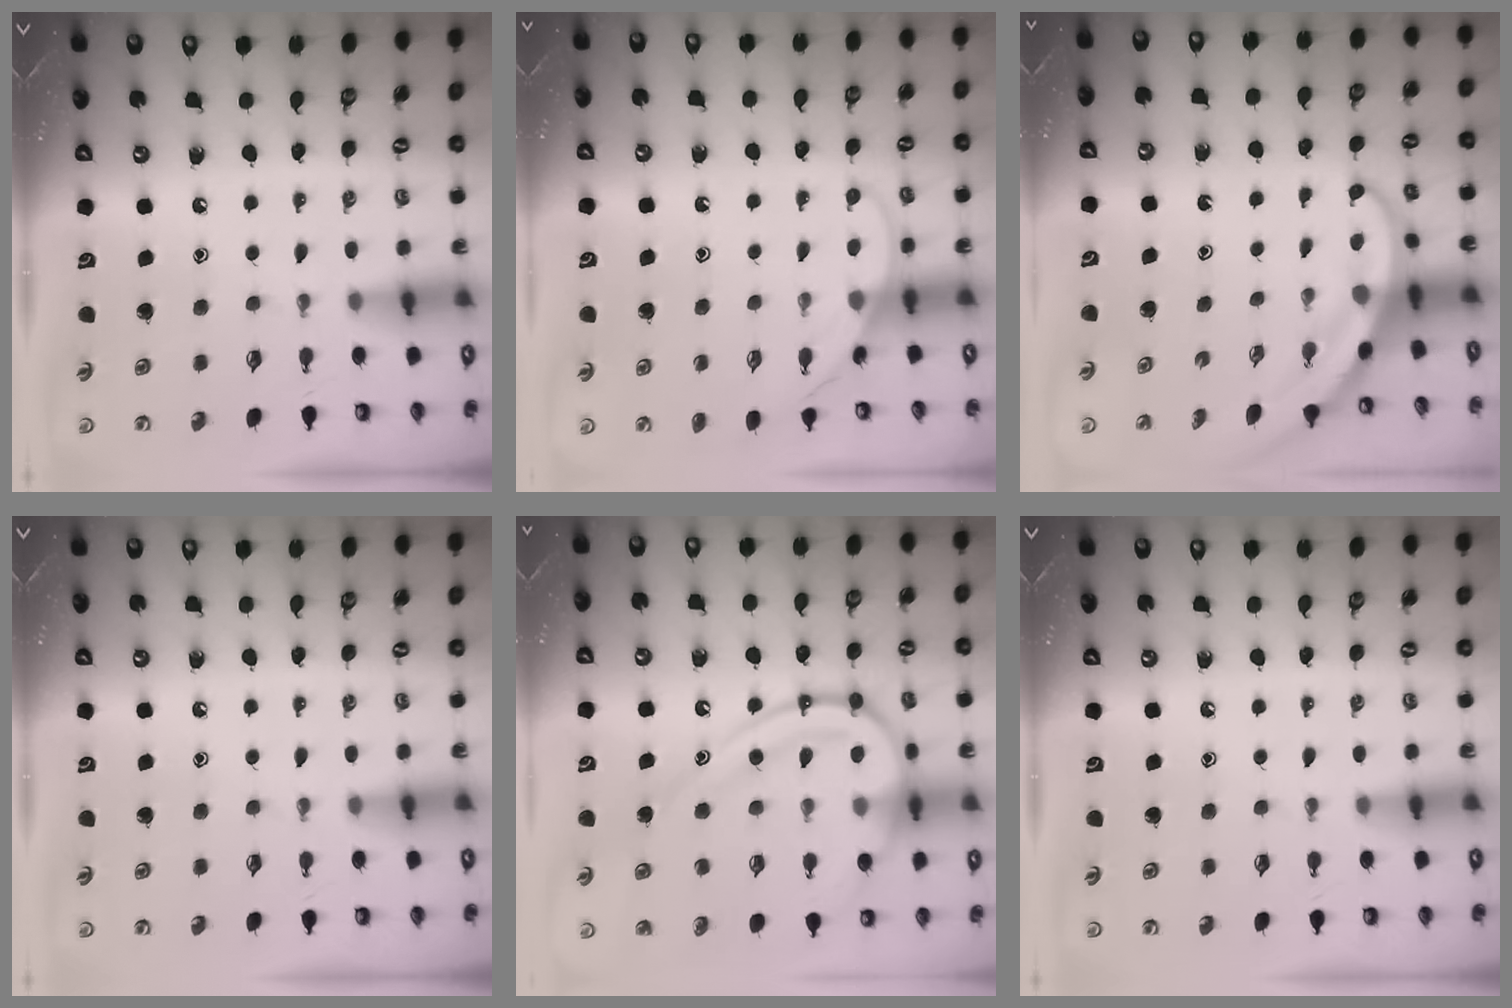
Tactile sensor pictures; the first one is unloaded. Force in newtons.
{"total": 4.9, "press": 4.9, "slide": 0.5}
{"total": 3.6, "press": 3.6, "slide": 0.1}
{"total": 0.0}
{"total": 17.9, "press": 17.8, "slide": 2.1}
{"total": 0.0}